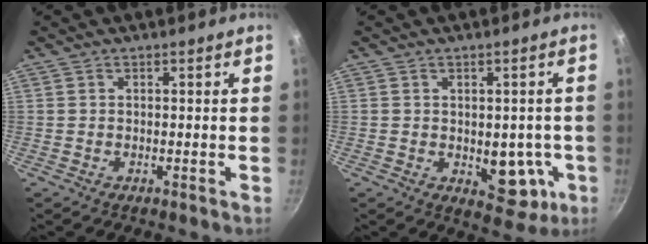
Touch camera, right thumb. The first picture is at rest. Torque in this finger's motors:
{"motor_torque": [0.92, 0.82, 0.98, -0.38, 0.12]}